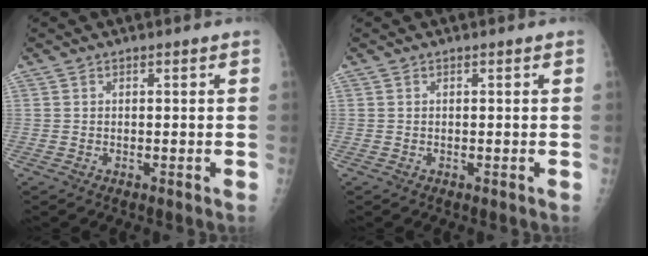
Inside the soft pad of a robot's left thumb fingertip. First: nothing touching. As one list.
[{"total": 0.0}]